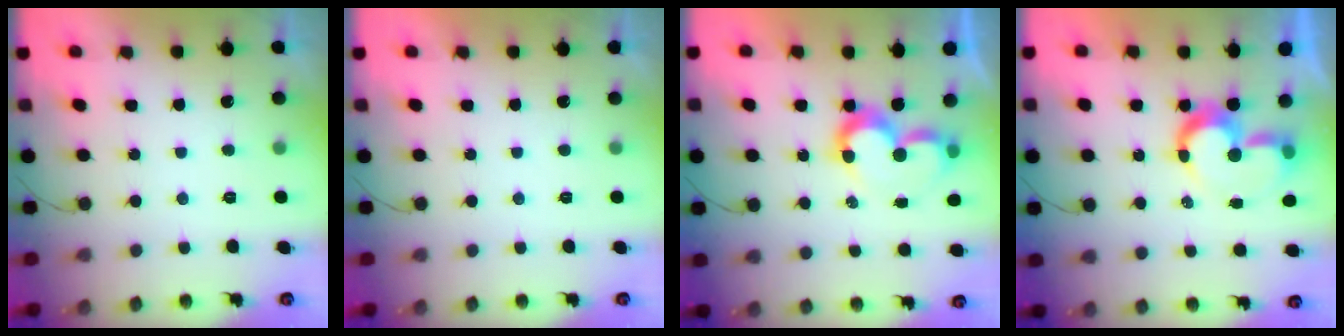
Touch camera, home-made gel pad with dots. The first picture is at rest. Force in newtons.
{"total": 1.7, "press": 1.7, "slide": 0.0}
{"total": 8.4, "press": 8.3, "slide": 0.6}
{"total": 9.7, "press": 9.6, "slide": 1.5}